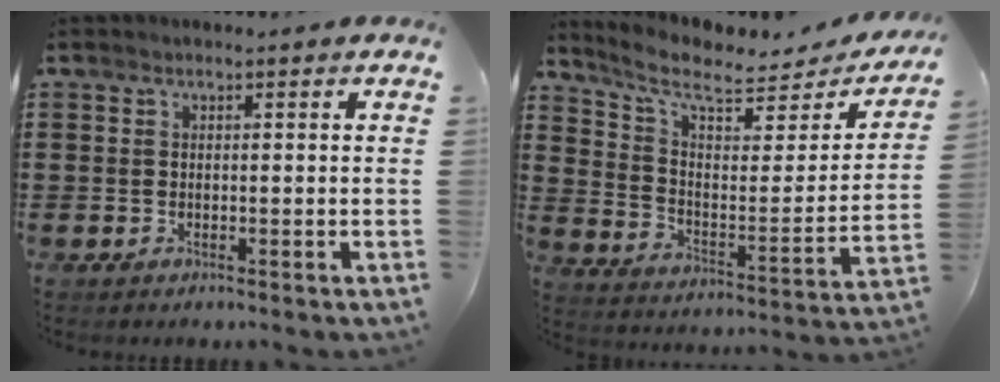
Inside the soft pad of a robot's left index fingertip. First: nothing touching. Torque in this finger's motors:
{"motor_torque": [2.14, 0.00, 0.15, 0.07]}